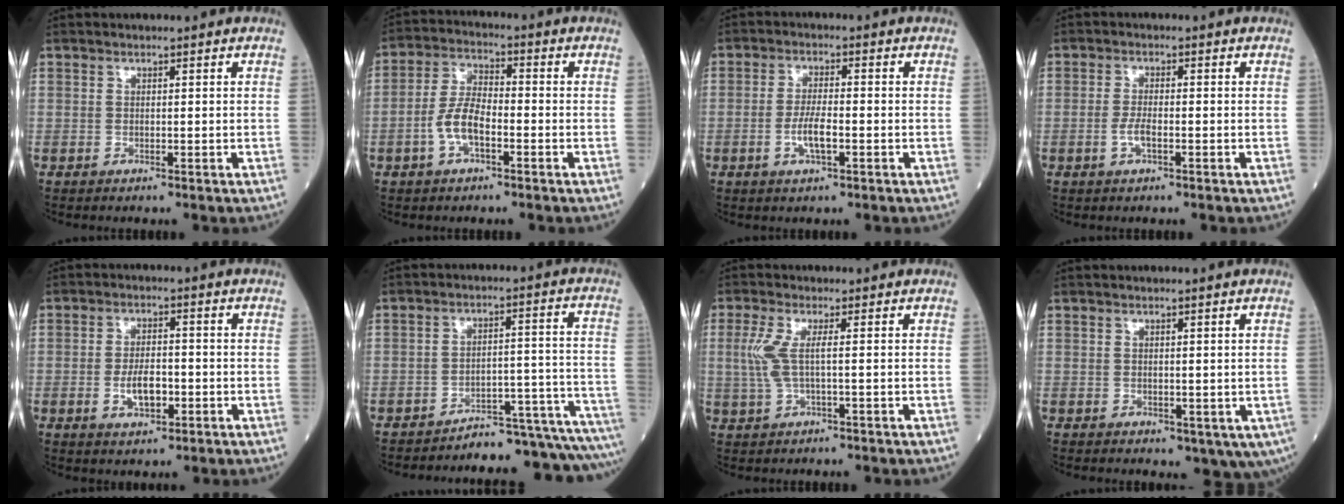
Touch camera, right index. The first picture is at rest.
{"total": 6.6, "force": [-2.2, 2.7, 5.6], "torque": [-0.121, 0.009, -0.046]}
{"total": 4.4, "force": [-1.3, 1.0, 4.1], "torque": [-0.080, 0.001, -0.023]}
{"total": 2.6, "force": [-0.9, 0.7, 2.4], "torque": [-0.053, 0.000, -0.017]}
{"total": 5.1, "force": [-1.3, 2.2, 4.3], "torque": [-0.081, 0.002, -0.020]}
{"total": 14.7, "force": [-14.5, 0.0, 2.0], "torque": [0.018, 0.048, -0.185]}
{"total": 4.2, "force": [0.4, 0.7, 4.1], "torque": [-0.106, 0.004, 0.006]}
{"total": 4.5, "force": [-0.7, 2.6, 3.6], "torque": [-0.031, -0.010, 0.001]}